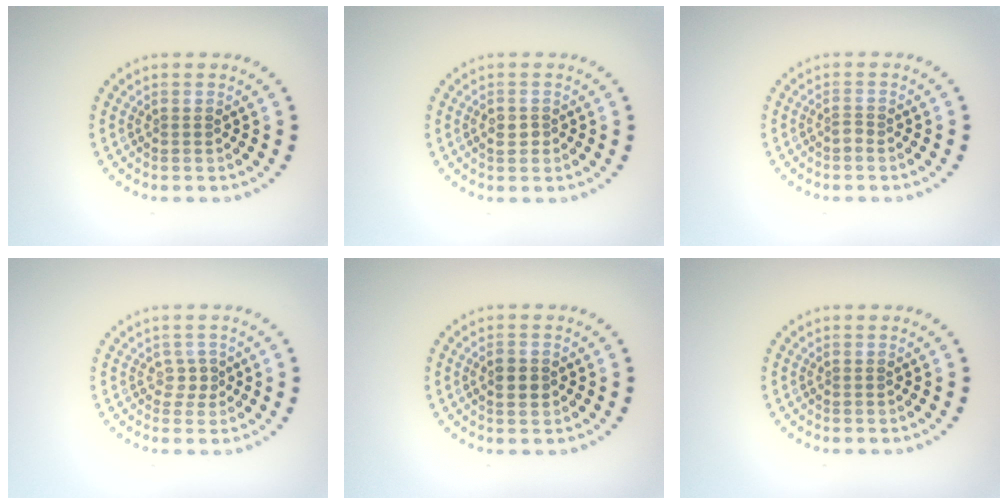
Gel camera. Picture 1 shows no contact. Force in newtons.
{"total": 1.2, "press": 1.2, "slide": 0.4}
{"total": 0.8, "press": 0.5, "slide": 0.7}
{"total": 1.2, "press": 0.9, "slide": 0.8}
{"total": 1.7, "press": 1.7, "slide": 0.1}
{"total": 0.0}